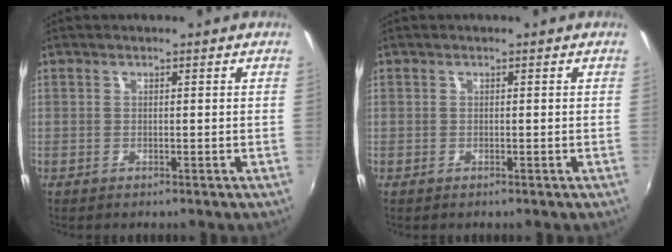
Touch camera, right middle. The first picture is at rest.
{"total": 0.0}